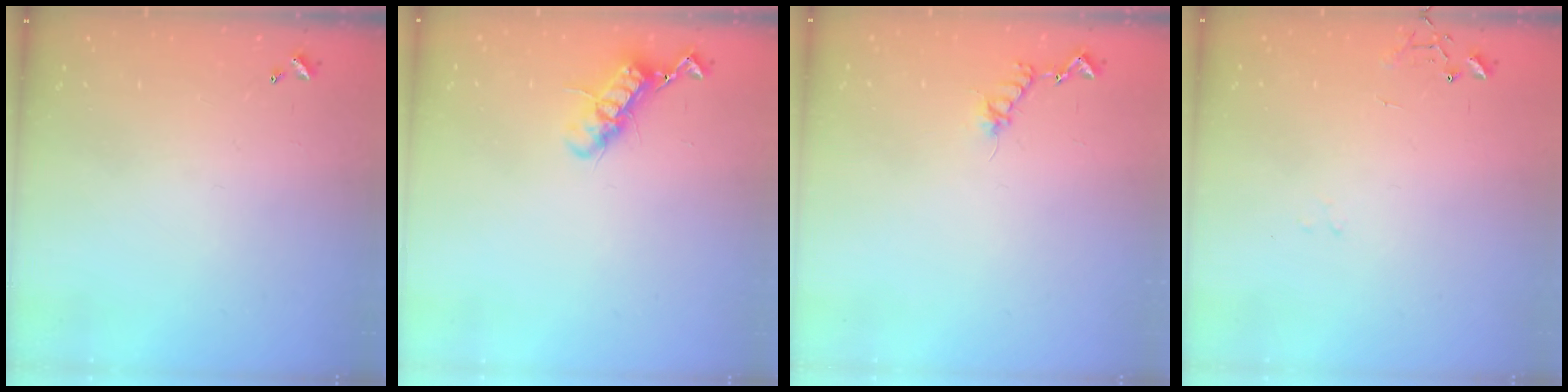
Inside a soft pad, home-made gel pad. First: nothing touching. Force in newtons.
{"total": 11.9, "press": 11.9, "slide": 0.8}
{"total": 8.7, "press": 8.6, "slide": 0.7}
{"total": 8.0, "press": 8.0, "slide": 0.9}